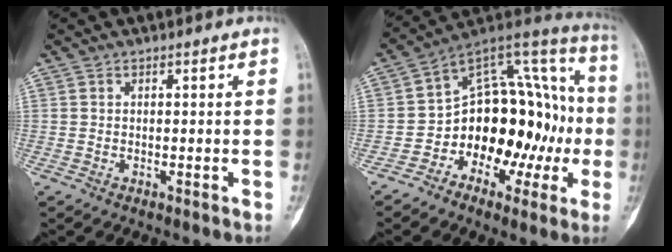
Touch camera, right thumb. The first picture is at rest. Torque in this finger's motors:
{"motor_torque": [0.24, 0.52, 1.09, -1.01, 0.09]}